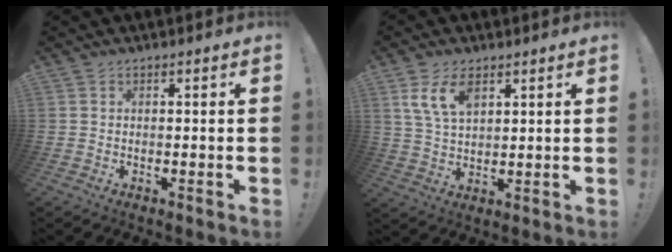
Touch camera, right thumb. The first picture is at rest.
{"total": 8.5, "force": [4.5, 4.5, 5.6], "torque": [-0.116, -0.011, 0.085]}